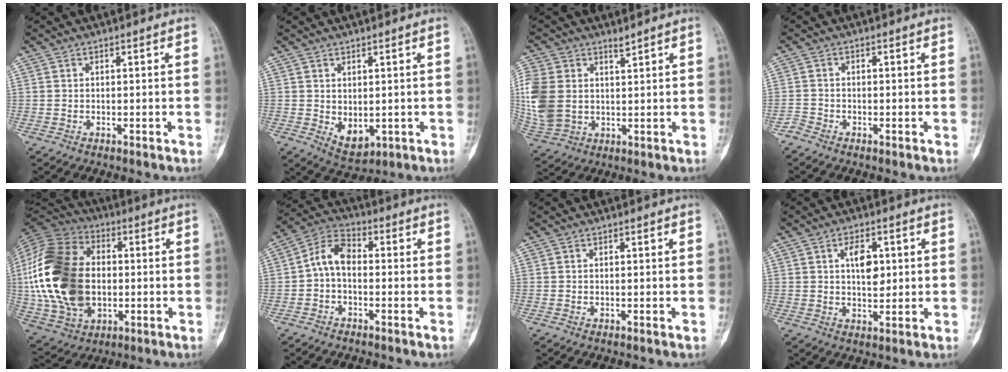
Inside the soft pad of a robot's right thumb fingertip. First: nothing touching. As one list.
[{"total": 4.9, "force": [-0.3, 3.1, 3.7], "torque": [-0.046, -0.005, 0.017]}, {"total": 13.6, "force": [3.4, 9.8, 8.8], "torque": [-0.216, -0.007, 0.075]}, {"total": 1.4, "force": [-1.2, 0.7, 0.2], "torque": [-0.003, -0.001, -0.027]}, {"total": 27.5, "force": [0.0, 18.9, 20.0], "torque": [-0.417, 0.003, 0.009]}, {"total": 5.4, "force": [-0.4, 3.9, 3.7], "torque": [-0.069, 0.027, -0.026]}, {"total": 0.0}, {"total": 5.9, "force": [1.4, 3.4, 4.6], "torque": [-0.058, -0.004, 0.026]}]